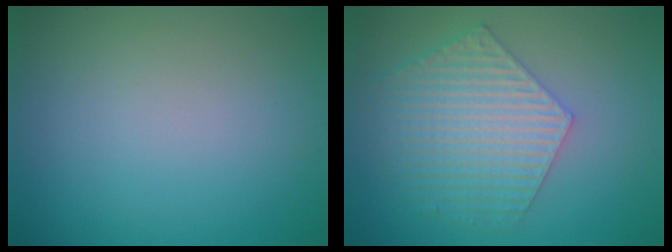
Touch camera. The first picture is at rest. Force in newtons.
{"total": 6.0, "press": 4.5, "slide": 4.0}